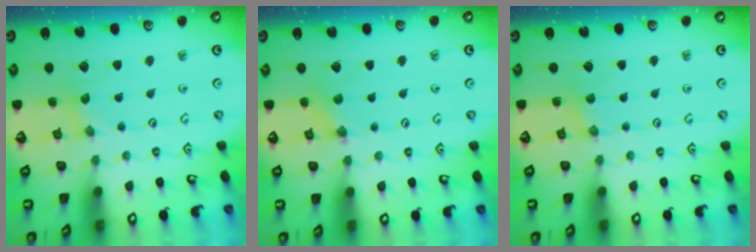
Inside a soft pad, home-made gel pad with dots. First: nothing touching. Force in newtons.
{"total": 2.5, "press": 2.5, "slide": 0.3}
{"total": 2.0, "press": 2.0, "slide": 0.3}